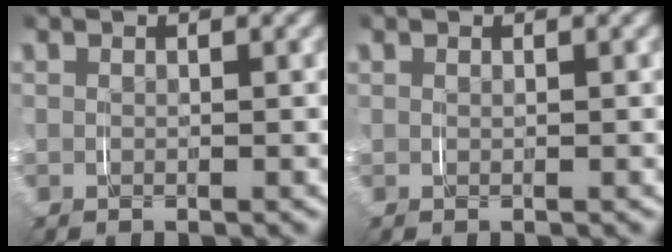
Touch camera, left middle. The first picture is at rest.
{"total": 0.0}